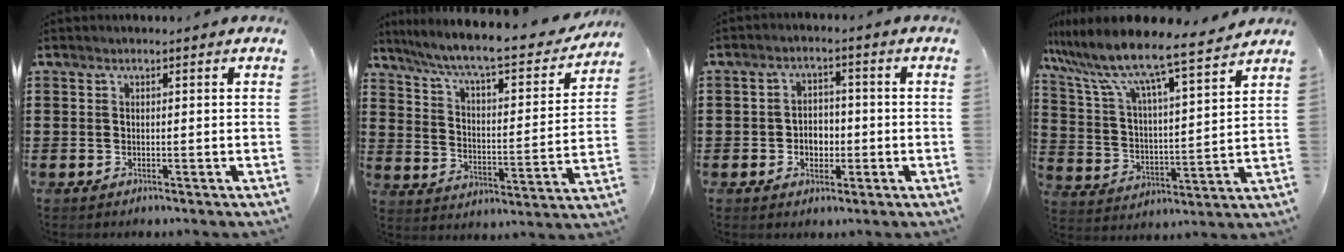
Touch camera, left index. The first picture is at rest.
{"total": 8.4, "force": [7.0, 0.6, 4.5], "torque": [-0.114, -0.048, 0.116]}
{"total": 3.2, "force": [-1.0, 2.4, 1.9], "torque": [-0.033, 0.001, -0.025]}
{"total": 8.8, "force": [7.8, 0.3, 4.1], "torque": [-0.115, -0.056, 0.124]}